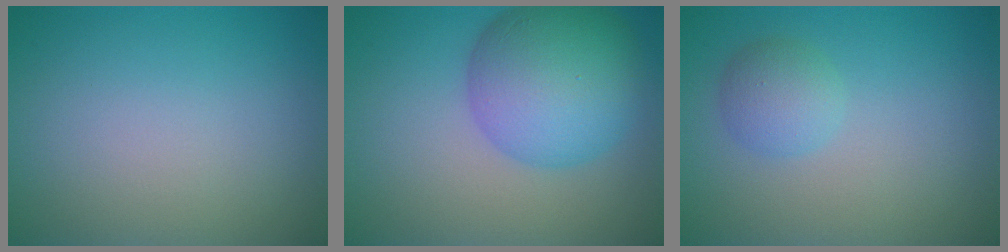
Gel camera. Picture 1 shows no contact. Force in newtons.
{"total": 9.0, "press": 9.0, "slide": 0.3}
{"total": 2.3, "press": 2.3, "slide": 0.1}